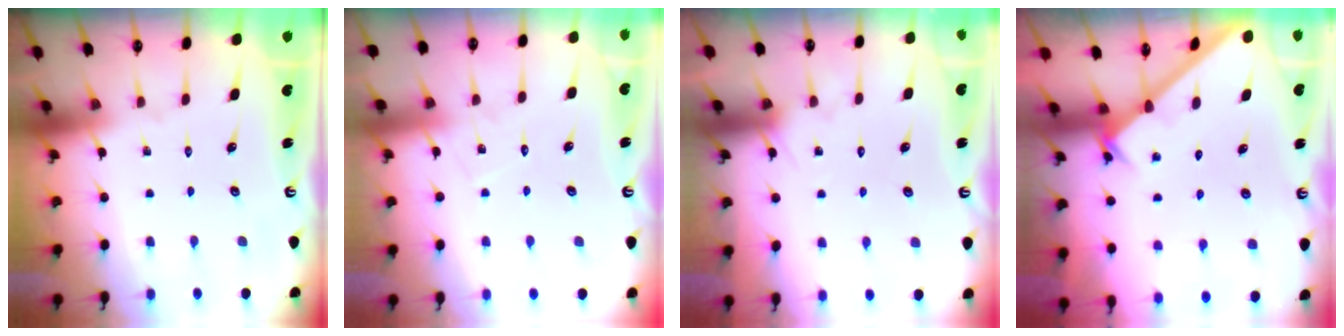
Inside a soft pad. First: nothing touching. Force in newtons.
{"total": 4.6, "press": 4.5, "slide": 0.5}
{"total": 6.1, "press": 6.1, "slide": 0.5}
{"total": 3.5, "press": 3.4, "slide": 0.5}